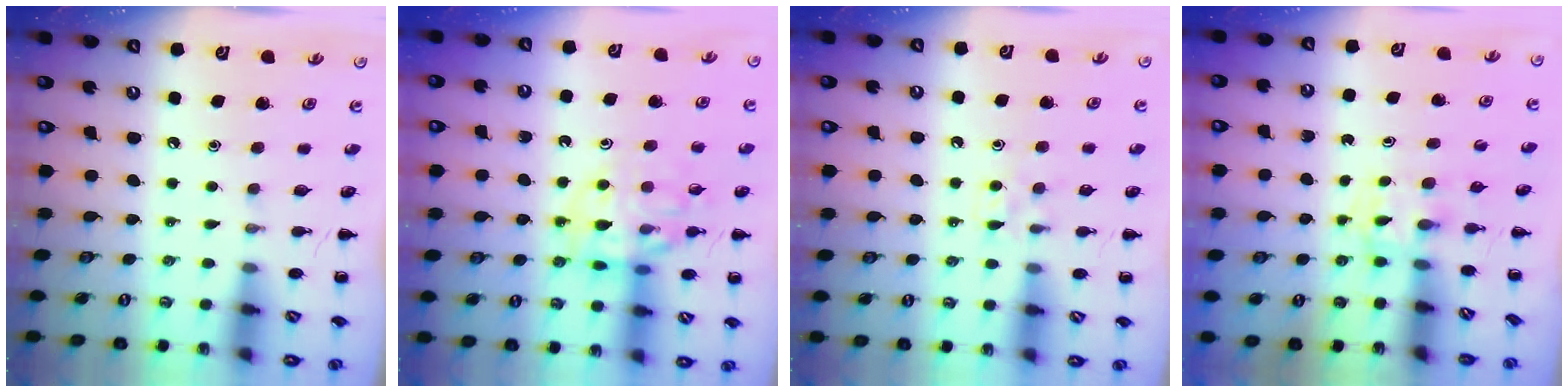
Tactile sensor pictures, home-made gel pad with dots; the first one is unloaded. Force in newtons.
{"total": 12.1, "press": 12.0, "slide": 2.1}
{"total": 3.7, "press": 3.5, "slide": 1.2}
{"total": 2.4, "press": 2.2, "slide": 1.0}